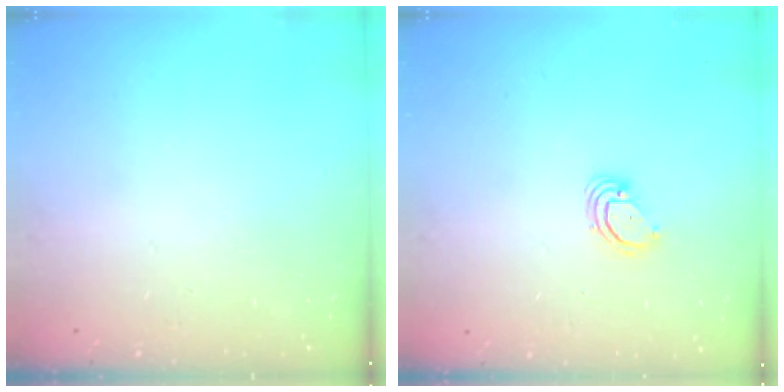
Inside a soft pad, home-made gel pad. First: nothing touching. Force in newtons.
{"total": 2.9, "press": 2.9, "slide": 0.2}